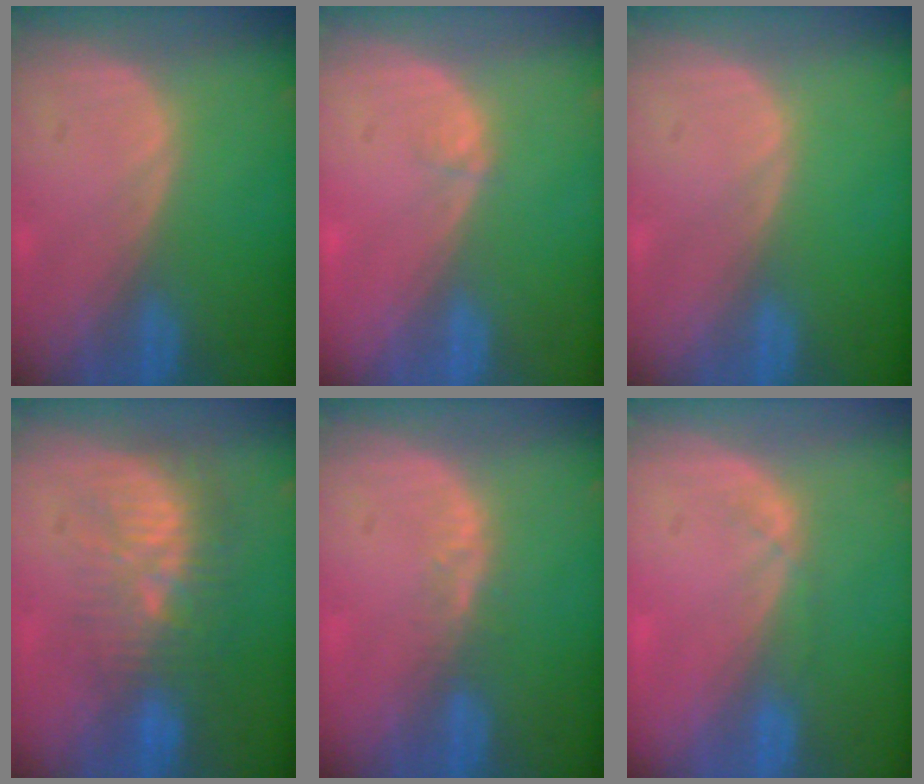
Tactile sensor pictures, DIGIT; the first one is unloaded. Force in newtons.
{"total": 0.5, "press": 0.5, "slide": 0.2}
{"total": 0.0}
{"total": 9.7, "press": 8.9, "slide": 3.8}
{"total": 2.4, "press": 1.8, "slide": 1.5}
{"total": 1.7, "press": 1.5, "slide": 0.8}